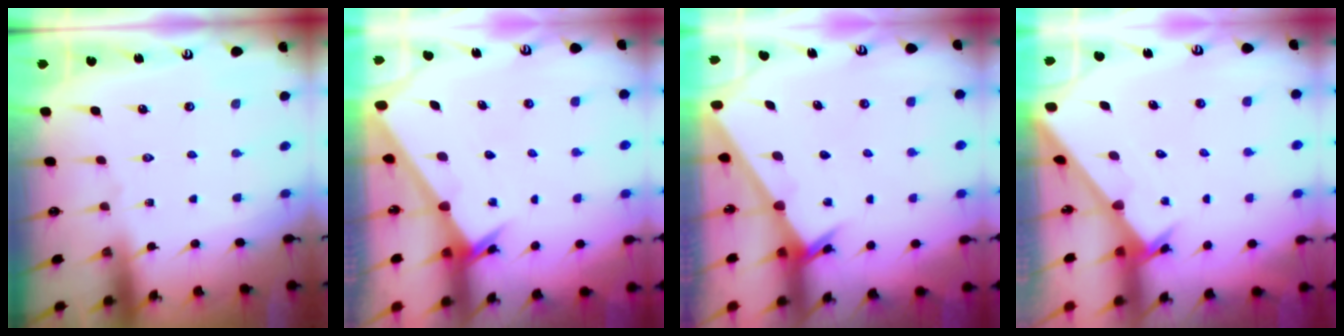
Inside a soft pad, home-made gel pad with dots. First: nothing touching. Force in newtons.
{"total": 2.0, "press": 2.0, "slide": 0.2}
{"total": 2.6, "press": 2.6, "slide": 0.2}
{"total": 2.3, "press": 2.3, "slide": 0.2}